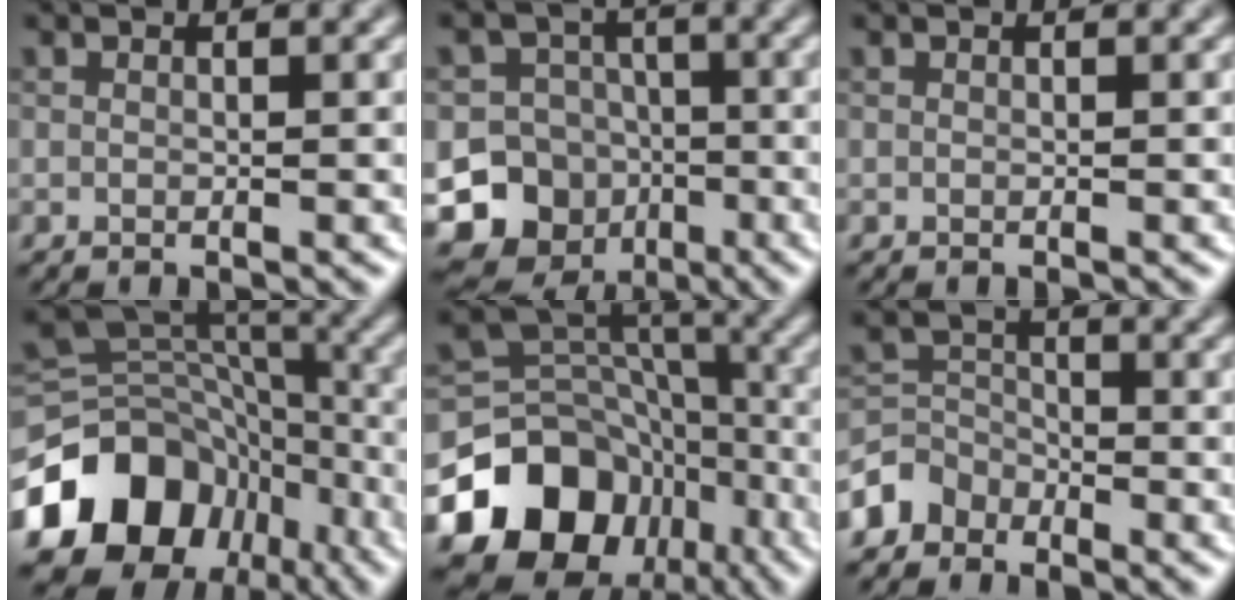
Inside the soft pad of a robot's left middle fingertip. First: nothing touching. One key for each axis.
{"total": 18.8, "fx": -7.9, "fy": 16.8, "fz": 2.9, "tx": -0.076, "ty": -0.050, "tz": -0.136}
{"total": 0.0}
{"total": 15.2, "fx": -7.7, "fy": 11.7, "fz": 6.1, "tx": -0.135, "ty": 0.005, "tz": -0.122}
{"total": 14.8, "fx": -7.6, "fy": 11.3, "fz": 5.8, "tx": -0.125, "ty": 0.004, "tz": -0.121}
{"total": 2.8, "fx": -2.1, "fy": 1.9, "fz": 0.1, "tx": 0.002, "ty": 0.011, "tz": -0.050}